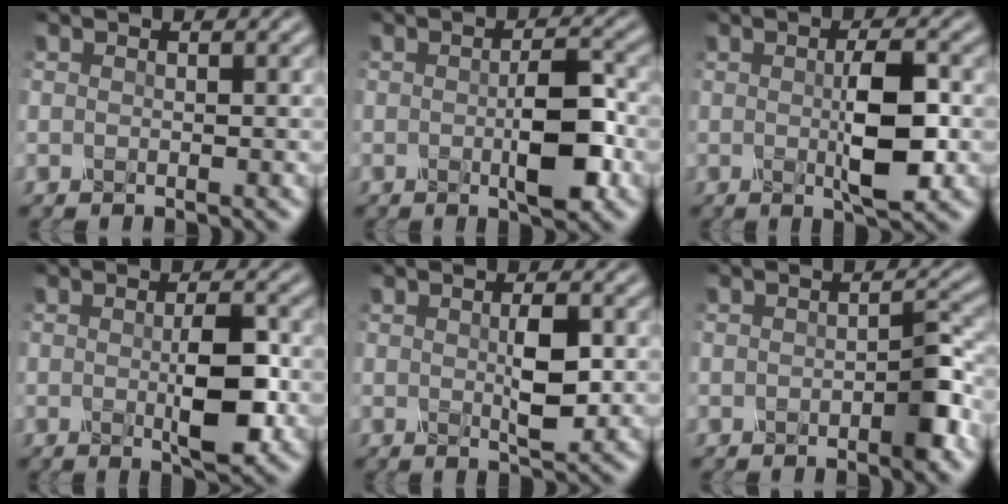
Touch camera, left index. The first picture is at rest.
{"total": 4.5, "force": [-1.1, 1.0, 4.3], "torque": [-0.079, 0.005, -0.017]}
{"total": 4.5, "force": [-0.2, 0.8, 4.5], "torque": [-0.081, 0.003, -0.001]}
{"total": 4.5, "force": [-0.6, 1.1, 4.3], "torque": [-0.079, 0.000, -0.008]}
{"total": 2.8, "force": [0.3, 0.4, 2.7], "torque": [-0.055, 0.001, 0.011]}
{"total": 3.2, "force": [-1.5, 0.6, 2.7], "torque": [-0.042, 0.005, -0.027]}